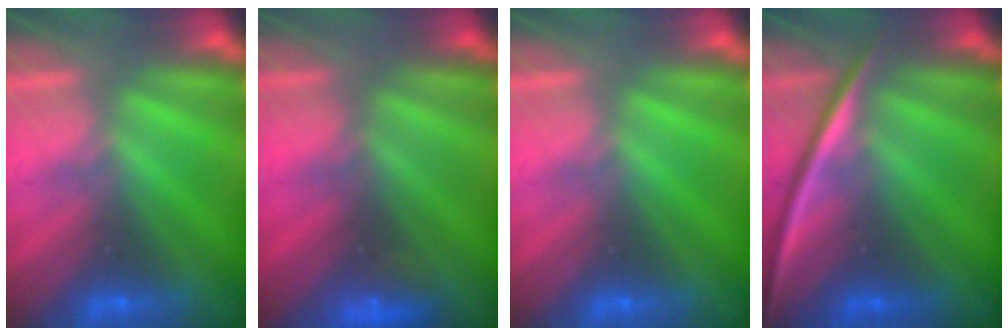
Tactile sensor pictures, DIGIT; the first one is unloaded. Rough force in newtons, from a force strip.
{"total": 2.3}
{"total": 0.0}
{"total": 2.2}